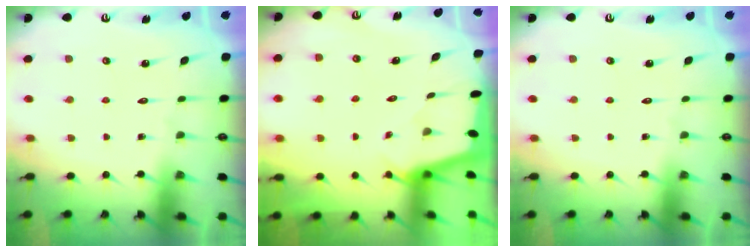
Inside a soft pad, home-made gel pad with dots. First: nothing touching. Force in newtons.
{"total": 1.9, "press": 1.9, "slide": 0.1}
{"total": 0.0}